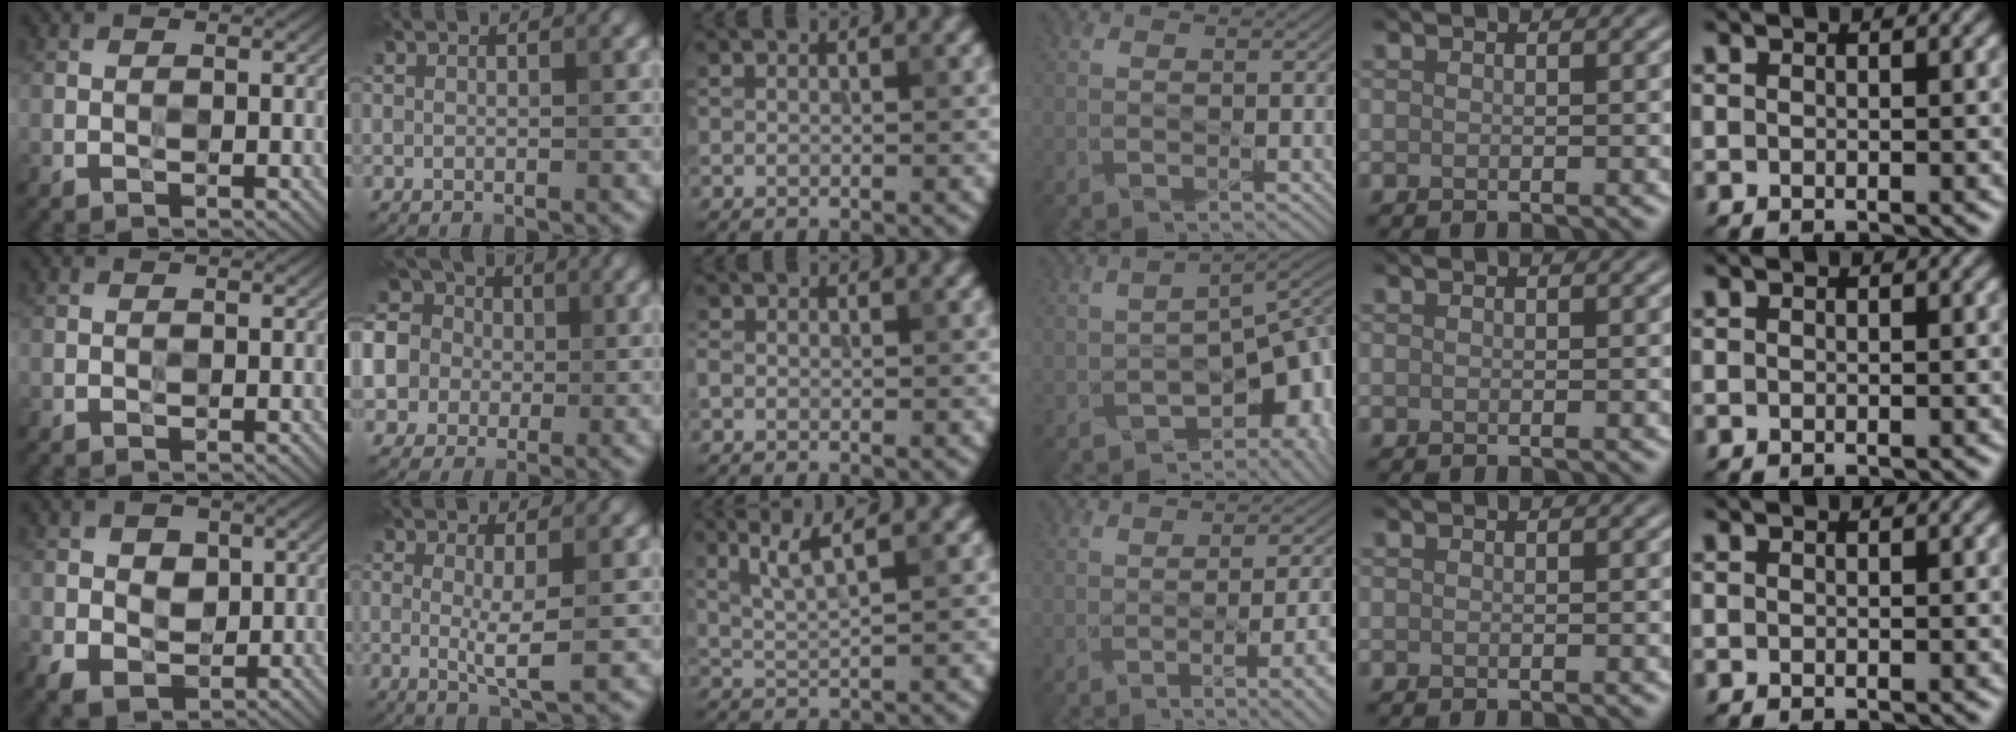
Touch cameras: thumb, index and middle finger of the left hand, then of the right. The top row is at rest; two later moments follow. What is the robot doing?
{"motion": "wipe", "object": "compact mirror"}